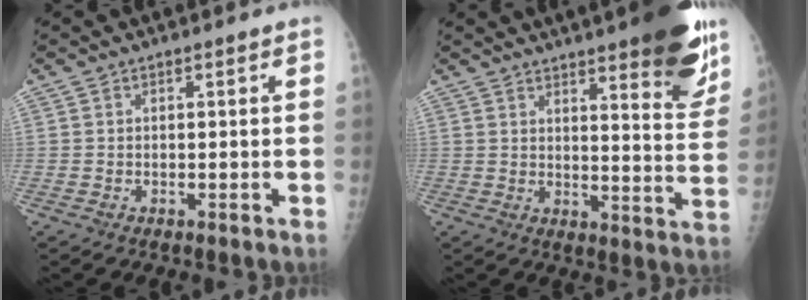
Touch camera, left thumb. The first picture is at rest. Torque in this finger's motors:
{"motor_torque": [2.84, 1.78, 0.88, -1.02, 0.22]}